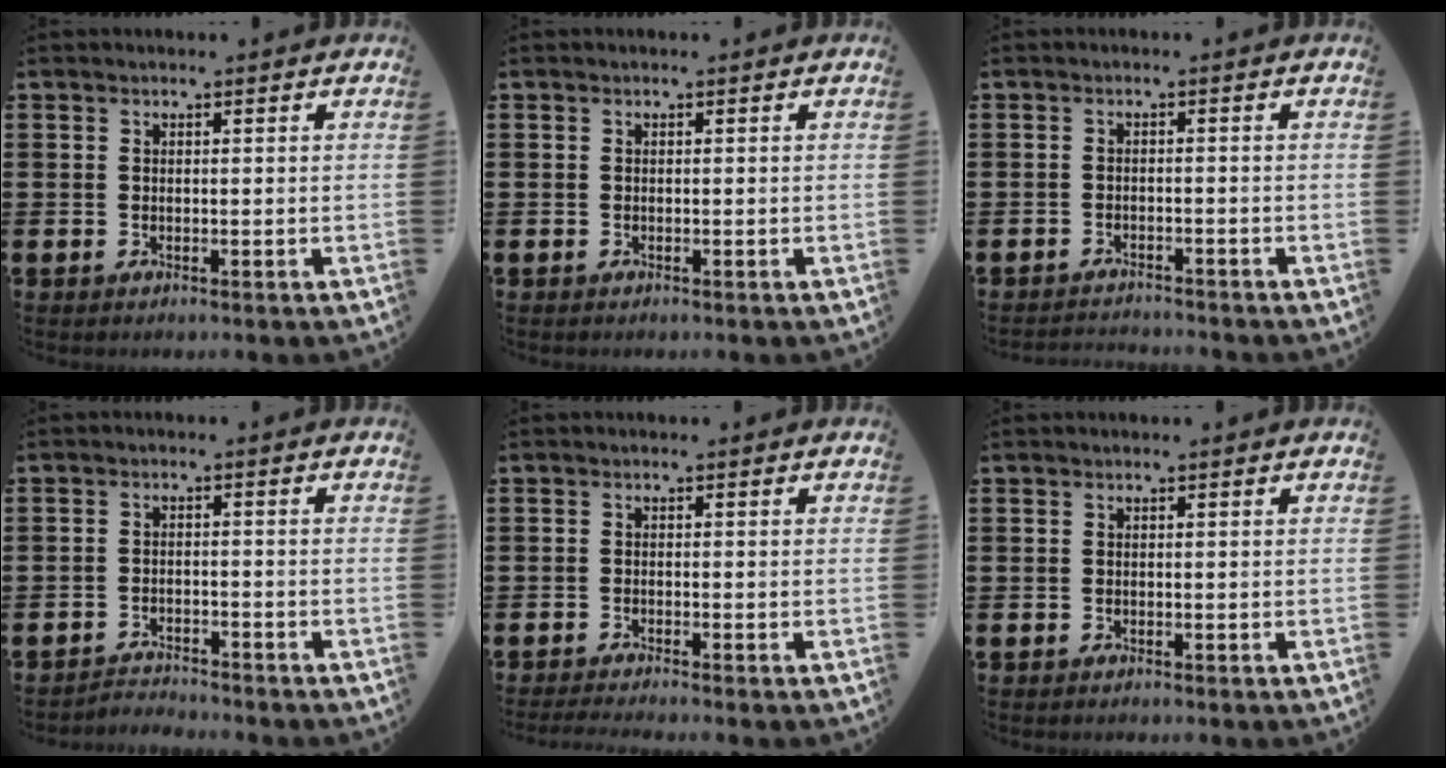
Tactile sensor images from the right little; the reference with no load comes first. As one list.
[{"total": 0.0}, {"total": 1.5, "force": [-1.5, -0.1, -0.2], "torque": [0.000, 0.004, -0.031]}, {"total": 2.3, "force": [-2.3, 0.0, -0.3], "torque": [-0.002, 0.003, -0.050]}, {"total": 1.0, "force": [-0.9, -0.1, 0.5], "torque": [-0.007, -0.002, -0.017]}, {"total": 0.0}]